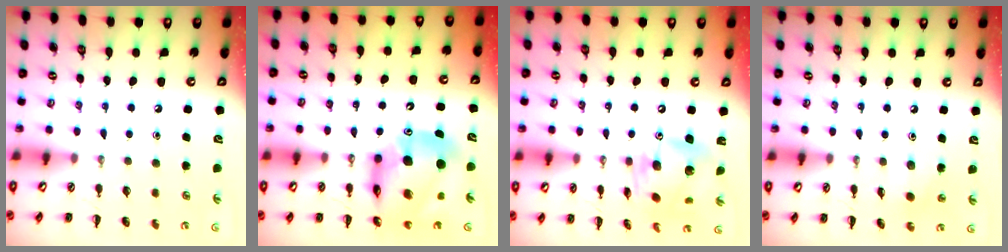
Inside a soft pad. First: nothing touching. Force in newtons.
{"total": 16.6, "press": 15.8, "slide": 4.9}
{"total": 12.9, "press": 12.8, "slide": 1.6}
{"total": 2.9, "press": 2.8, "slide": 0.6}